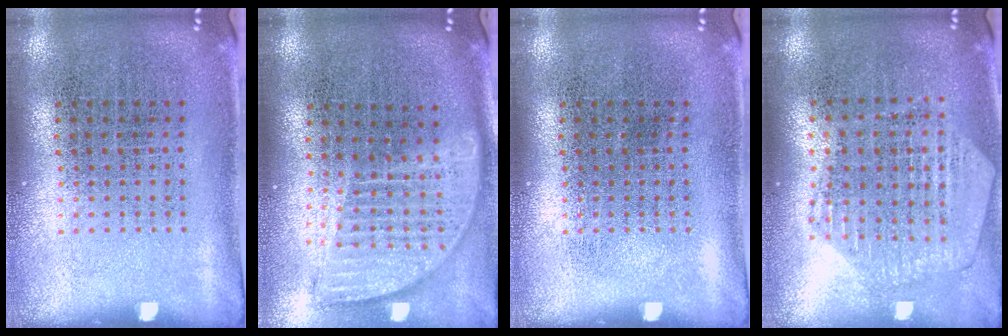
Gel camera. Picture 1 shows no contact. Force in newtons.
{"total": 1.8, "press": 1.5, "slide": 1.0}
{"total": 0.0}
{"total": 0.9, "press": 0.8, "slide": 0.1}